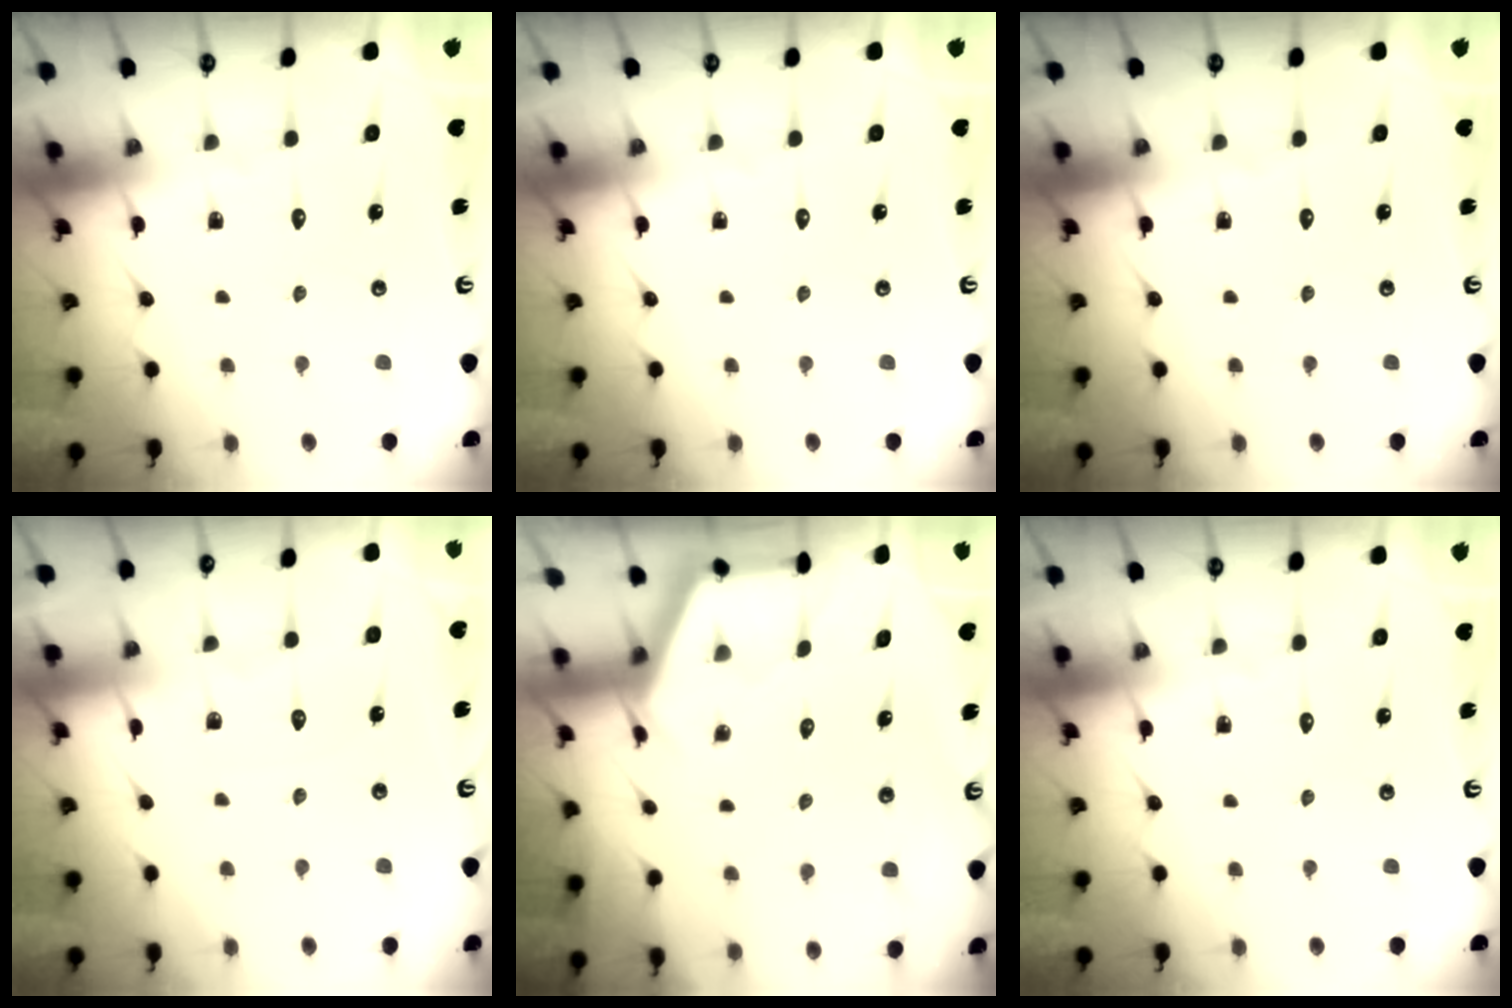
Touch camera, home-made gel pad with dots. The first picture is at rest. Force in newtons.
{"total": 0.0}
{"total": 0.0}
{"total": 2.9, "press": 2.8, "slide": 0.4}
{"total": 2.7, "press": 2.7, "slide": 0.4}
{"total": 0.0}